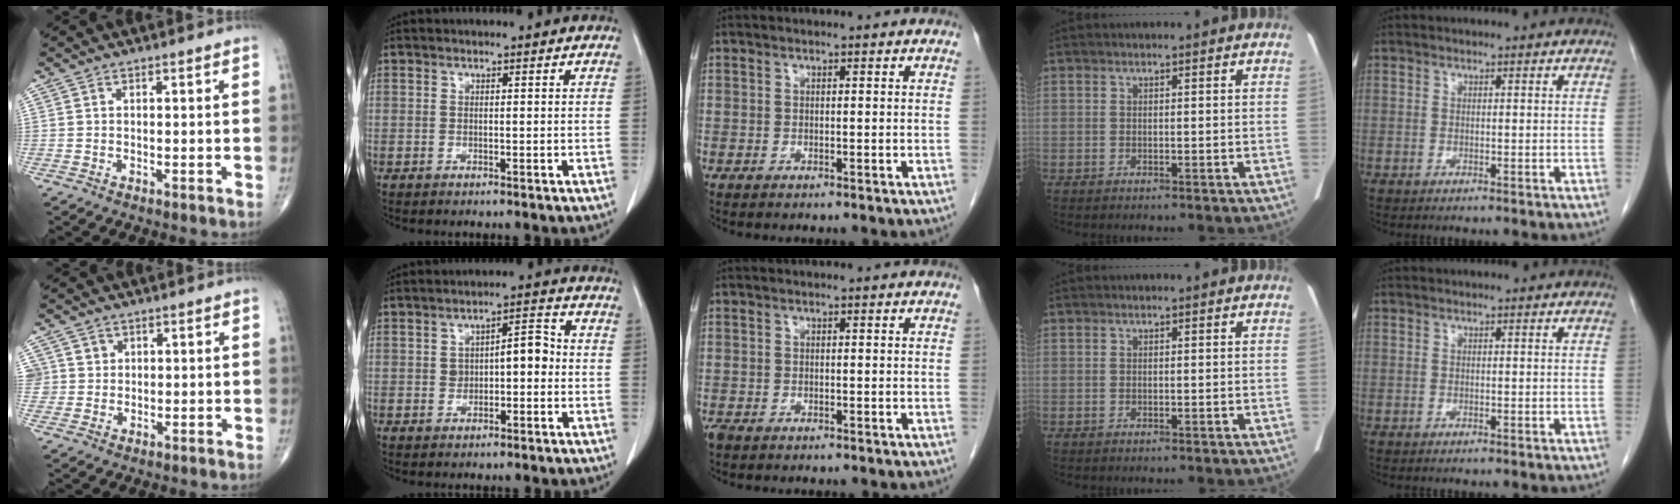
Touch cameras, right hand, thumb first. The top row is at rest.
{"thumb": {"total": 3.2, "force": [1.2, 3.0, -0.1], "torque": [0.029, -0.003, 0.016]}, "index": {"total": 5.0, "force": [-0.1, 2.3, 4.4], "torque": [-0.068, 0.026, 0.000]}, "middle": {"total": 1.0, "force": [-0.8, 0.5, 0.4], "torque": [-0.017, -0.003, -0.013]}}